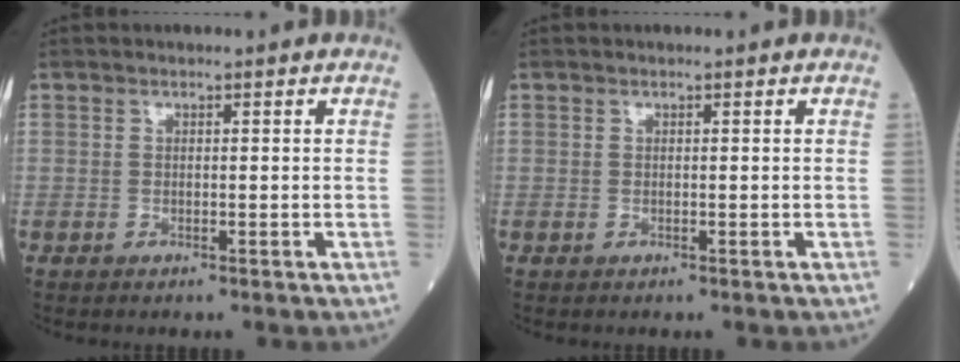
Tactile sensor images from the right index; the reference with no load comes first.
{"total": 0.0}